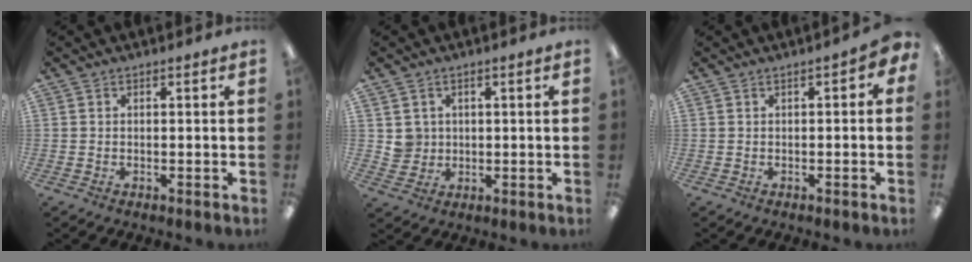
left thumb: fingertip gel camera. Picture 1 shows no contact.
{"total": 4.0, "force": [1.1, 3.9, 0.0], "torque": [0.003, 0.004, 0.019]}
{"total": 1.7, "force": [-0.5, 0.9, 1.4], "torque": [-0.026, 0.006, -0.009]}